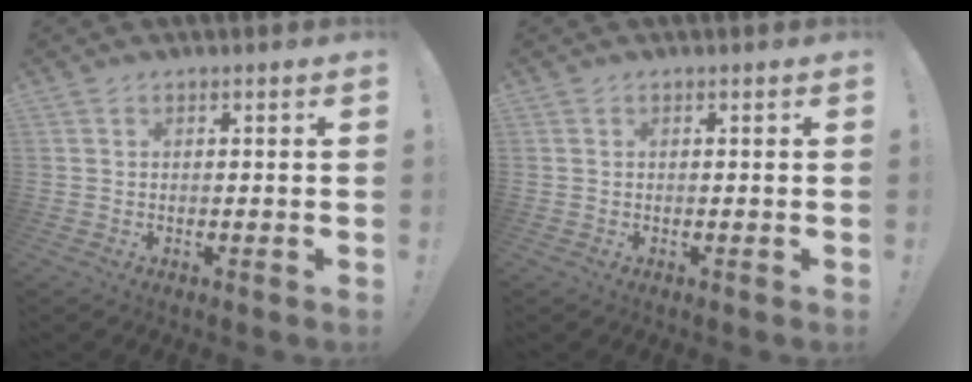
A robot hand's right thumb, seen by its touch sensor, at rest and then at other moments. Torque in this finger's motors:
{"motor_torque": [-0.06, 0.03, 0.49, -0.32, 0.05]}